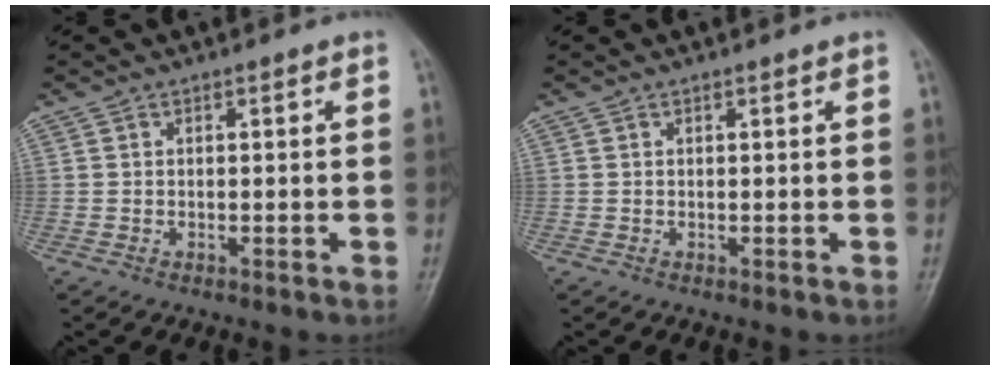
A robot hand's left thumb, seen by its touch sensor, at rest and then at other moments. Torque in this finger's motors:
{"motor_torque": [0.06, -0.01, -0.07, -0.11, -0.01]}